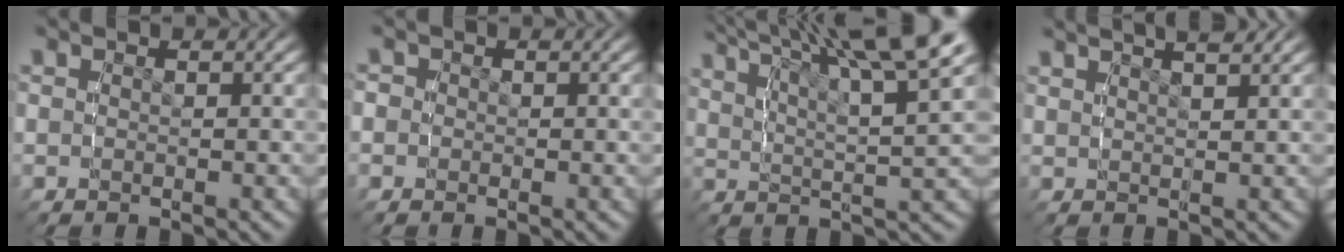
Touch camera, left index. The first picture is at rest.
{"total": 1.7, "force": [0.0, 1.6, 0.3], "torque": [-0.007, 0.003, -0.008]}
{"total": 8.7, "force": [5.3, 2.3, 6.5], "torque": [-0.083, 0.010, 0.078]}
{"total": 4.4, "force": [3.5, 0.8, 2.5], "torque": [-0.029, 0.009, 0.058]}